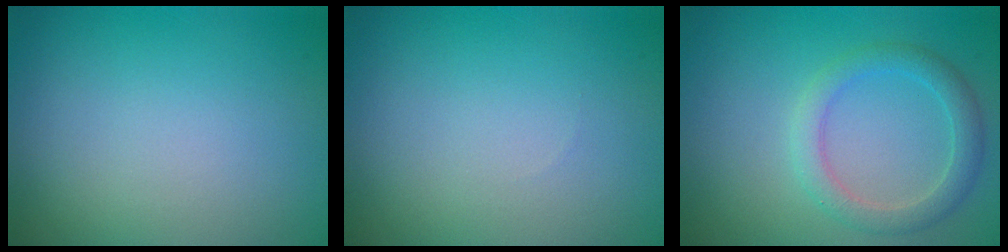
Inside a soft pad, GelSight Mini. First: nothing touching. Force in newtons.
{"total": 0.0}
{"total": 2.7, "press": 2.7, "slide": 0.1}